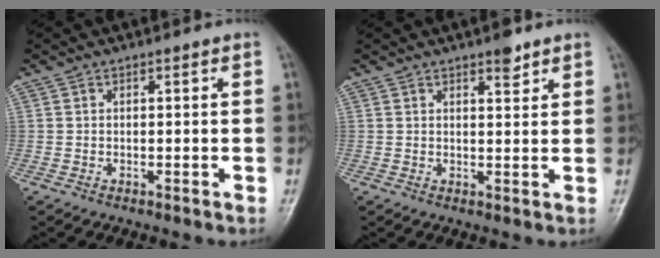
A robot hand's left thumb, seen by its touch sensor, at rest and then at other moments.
{"total": 3.0, "force": [2.2, 1.0, 1.8], "torque": [-0.017, -0.013, 0.031]}